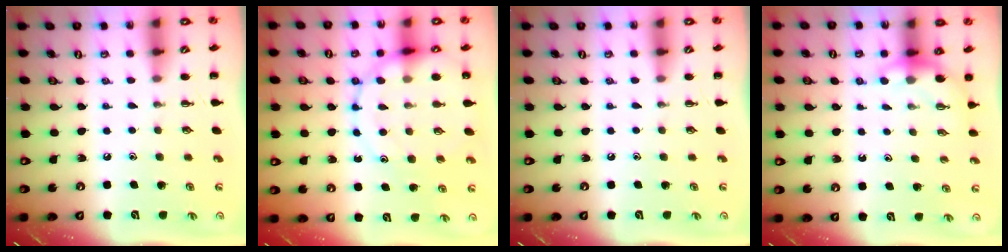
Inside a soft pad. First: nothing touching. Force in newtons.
{"total": 15.7, "press": 15.6, "slide": 1.7}
{"total": 0.0}
{"total": 3.9, "press": 3.9, "slide": 0.2}